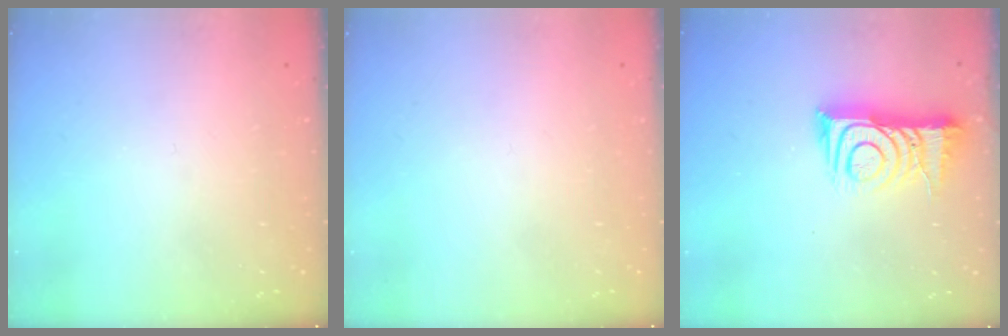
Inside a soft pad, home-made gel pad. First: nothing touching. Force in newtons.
{"total": 1.7, "press": 1.6, "slide": 0.1}
{"total": 11.0, "press": 10.9, "slide": 0.9}